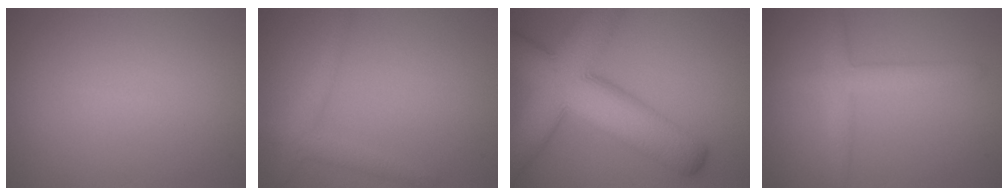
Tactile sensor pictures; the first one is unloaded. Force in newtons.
{"total": 2.7, "press": 2.7, "slide": 0.1}
{"total": 12.5, "press": 12.4, "slide": 0.5}
{"total": 2.9, "press": 2.9, "slide": 0.2}